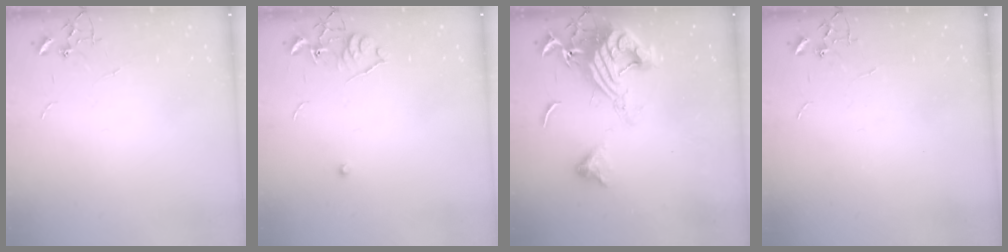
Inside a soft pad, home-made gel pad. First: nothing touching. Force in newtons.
{"total": 6.0, "press": 6.0, "slide": 0.7}
{"total": 17.4, "press": 17.3, "slide": 2.0}
{"total": 0.0}